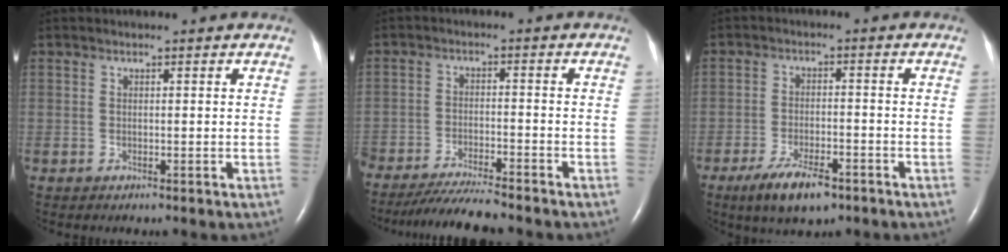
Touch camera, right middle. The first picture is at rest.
{"total": 8.8, "force": [-8.0, 0.0, 3.6], "torque": [-0.055, -0.025, -0.135]}
{"total": 7.5, "force": [-4.9, 2.3, 5.1], "torque": [-0.103, -0.009, -0.080]}